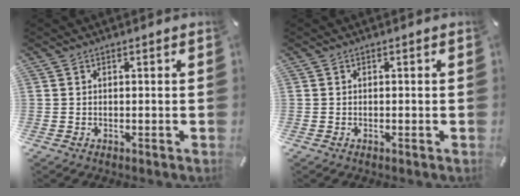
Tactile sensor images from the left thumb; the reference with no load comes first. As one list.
[{"total": 0.0}]